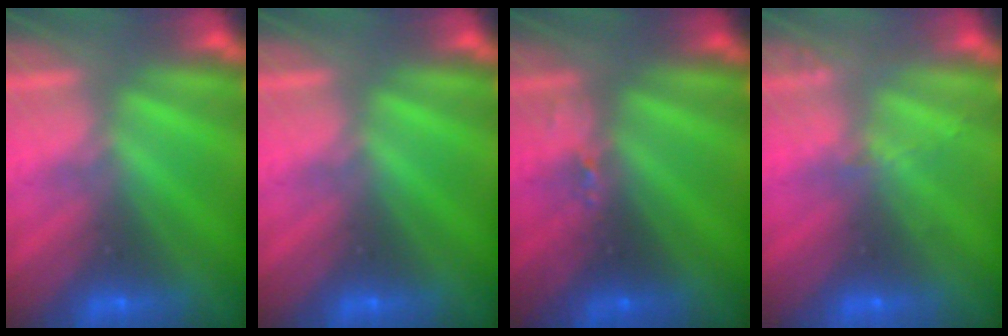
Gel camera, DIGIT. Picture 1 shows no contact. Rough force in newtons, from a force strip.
{"total": 0.0}
{"total": 2.4}
{"total": 2.0}